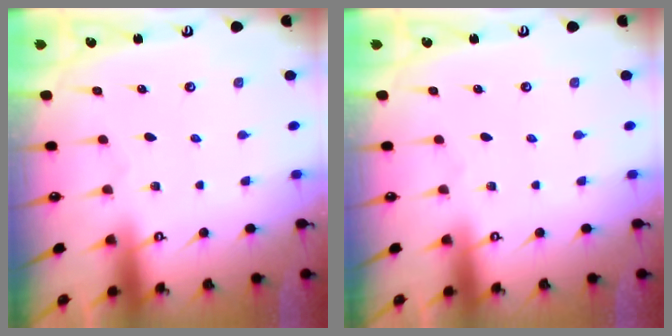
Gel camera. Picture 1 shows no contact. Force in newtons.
{"total": 0.0}